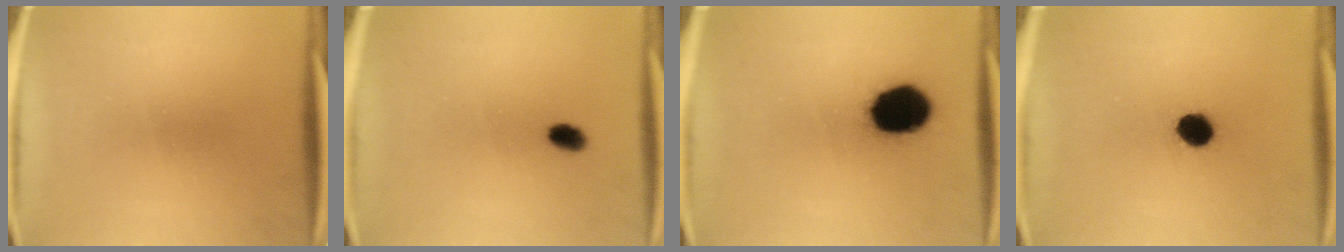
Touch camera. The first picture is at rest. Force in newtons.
{"total": 2.5}
{"total": 15.9}
{"total": 5.8}